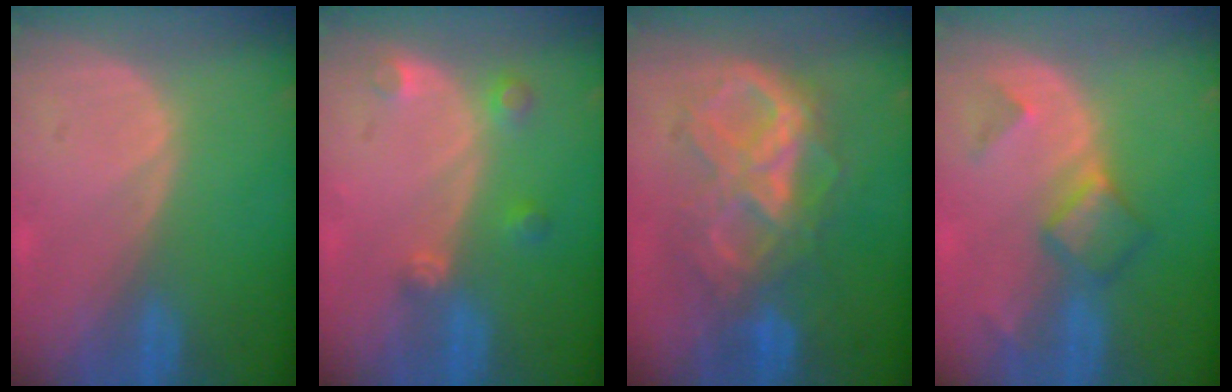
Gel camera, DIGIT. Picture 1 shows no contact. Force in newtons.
{"total": 3.0, "press": 2.9, "slide": 0.6}
{"total": 9.3, "press": 9.2, "slide": 0.9}
{"total": 4.9, "press": 4.8, "slide": 0.9}